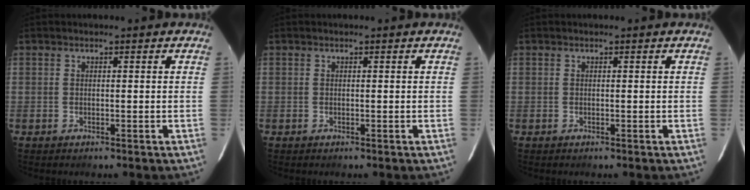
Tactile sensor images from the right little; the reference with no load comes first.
{"total": 0.0}
{"total": 0.0}